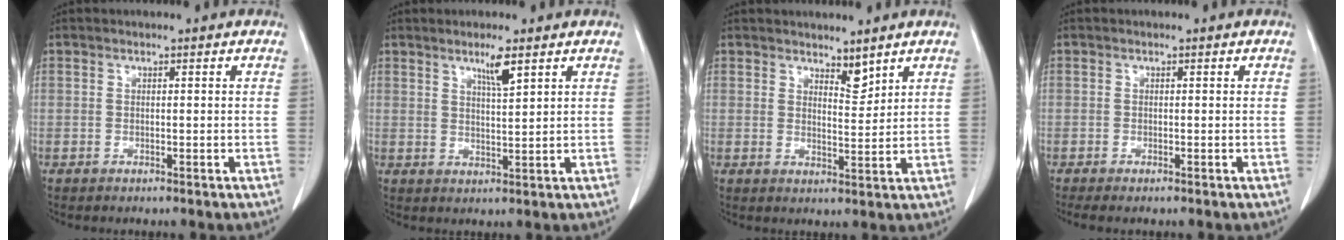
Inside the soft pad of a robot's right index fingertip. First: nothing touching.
{"total": 3.7, "force": [2.3, 0.1, 2.8], "torque": [-0.052, -0.006, 0.043]}
{"total": 3.0, "force": [2.6, 0.8, 1.3], "torque": [-0.021, -0.010, 0.049]}
{"total": 1.7, "force": [-1.4, 0.2, 1.0], "torque": [-0.014, -0.004, -0.020]}